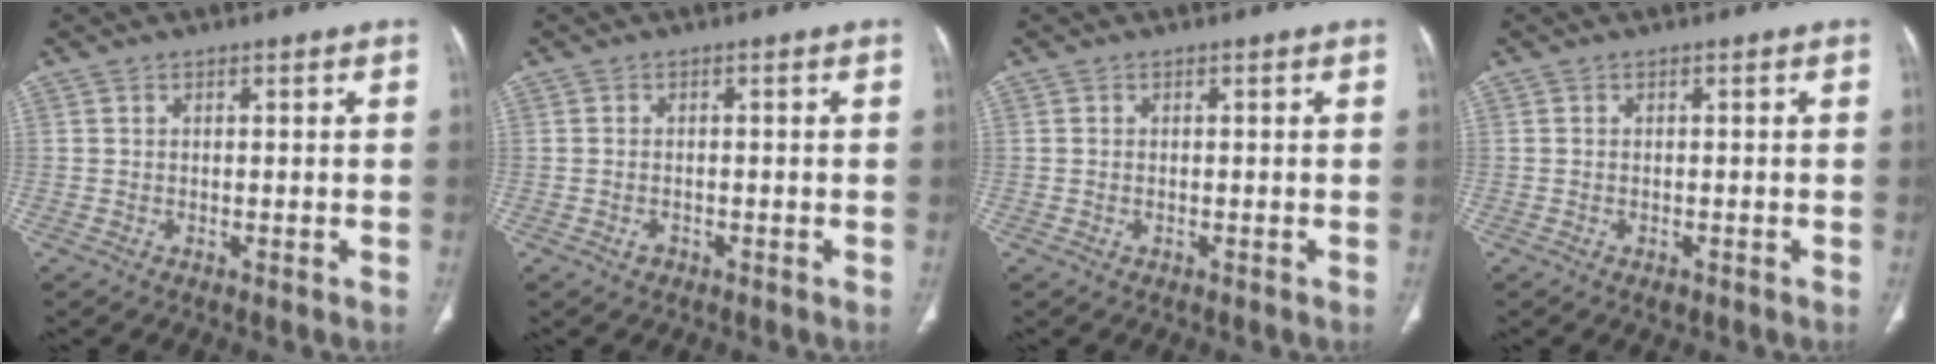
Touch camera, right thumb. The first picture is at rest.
{"total": 1.1, "force": [-0.7, 0.8, 0.5], "torque": [-0.009, 0.005, -0.009]}
{"total": 0.0}
{"total": 0.9, "force": [-0.6, 0.5, 0.5], "torque": [-0.012, 0.003, -0.004]}